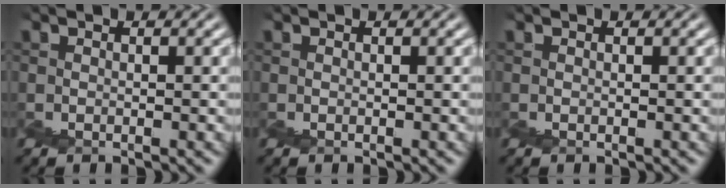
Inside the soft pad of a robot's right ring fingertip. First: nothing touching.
{"total": 0.0}
{"total": 0.0}